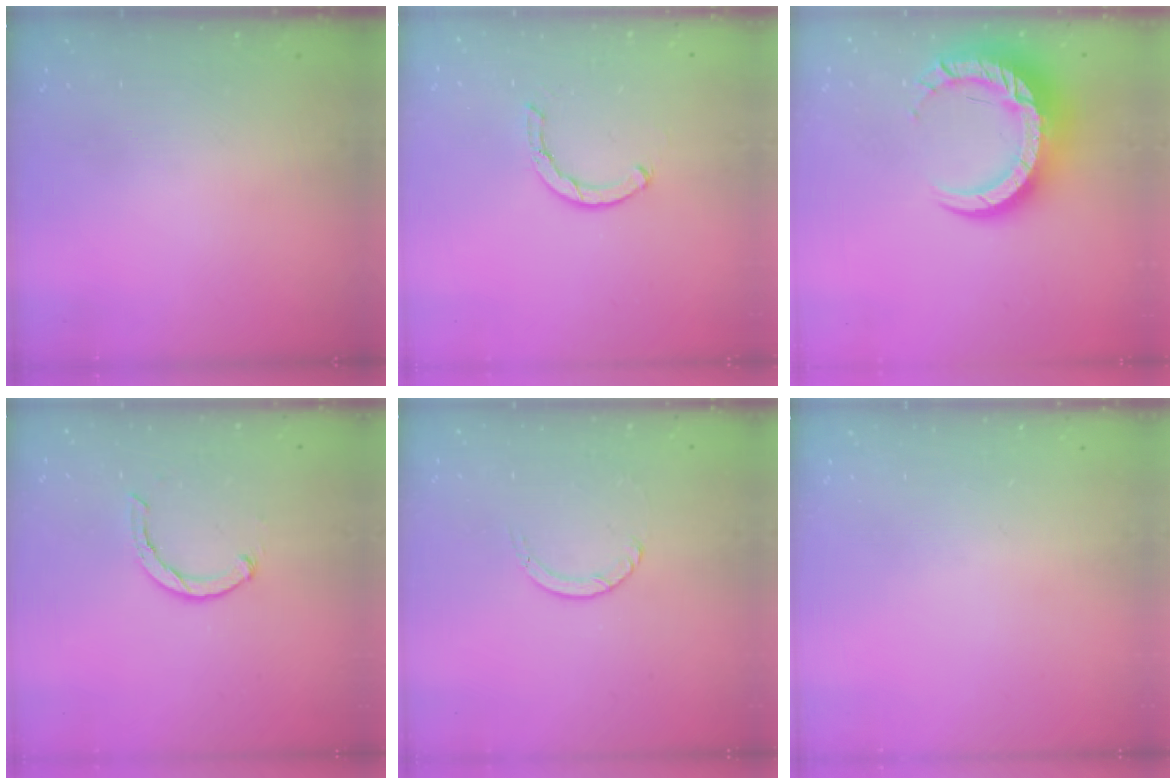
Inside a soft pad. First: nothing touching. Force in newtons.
{"total": 2.5, "press": 2.5, "slide": 0.1}
{"total": 15.7, "press": 15.6, "slide": 1.4}
{"total": 1.9, "press": 1.9, "slide": 0.3}
{"total": 1.1, "press": 1.1, "slide": 0.1}
{"total": 0.0}